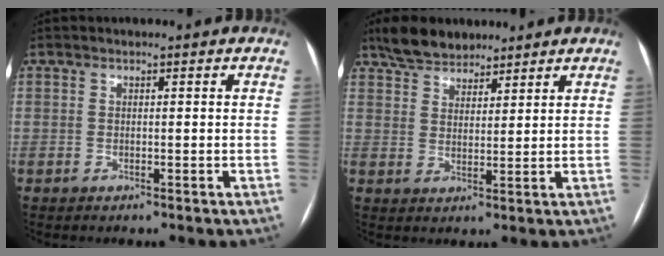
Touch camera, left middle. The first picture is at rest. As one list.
[{"total": 6.5, "force": [5.6, 2.8, 1.9], "torque": [-0.035, 0.013, 0.103]}]